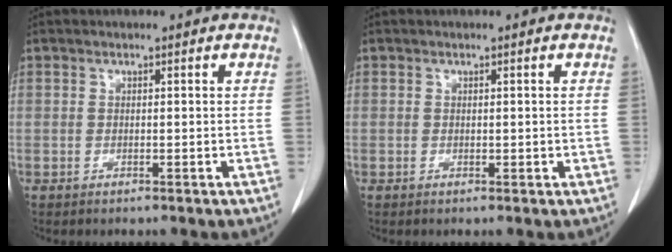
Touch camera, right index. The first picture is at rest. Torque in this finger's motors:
{"motor_torque": [-0.38, 0.67, -0.04, 0.00]}